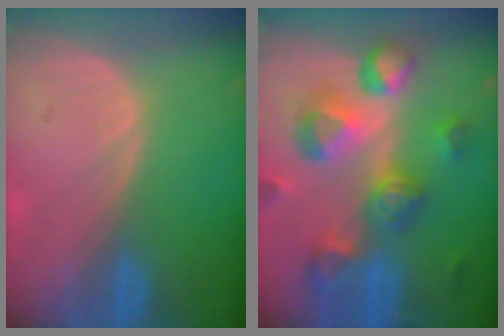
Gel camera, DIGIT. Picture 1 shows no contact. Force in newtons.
{"total": 11.1, "press": 10.0, "slide": 4.9}